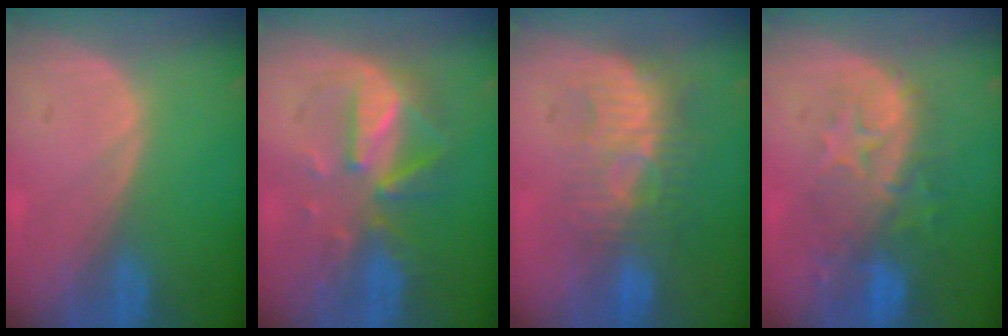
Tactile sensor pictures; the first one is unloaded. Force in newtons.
{"total": 8.1, "press": 7.6, "slide": 2.6}
{"total": 8.6, "press": 8.1, "slide": 2.9}
{"total": 10.3, "press": 8.9, "slide": 5.1}